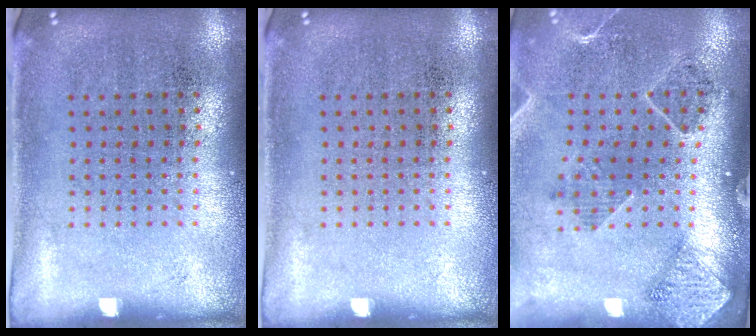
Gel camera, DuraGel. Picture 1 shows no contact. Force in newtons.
{"total": 0.0}
{"total": 1.6, "press": 1.6, "slide": 0.0}